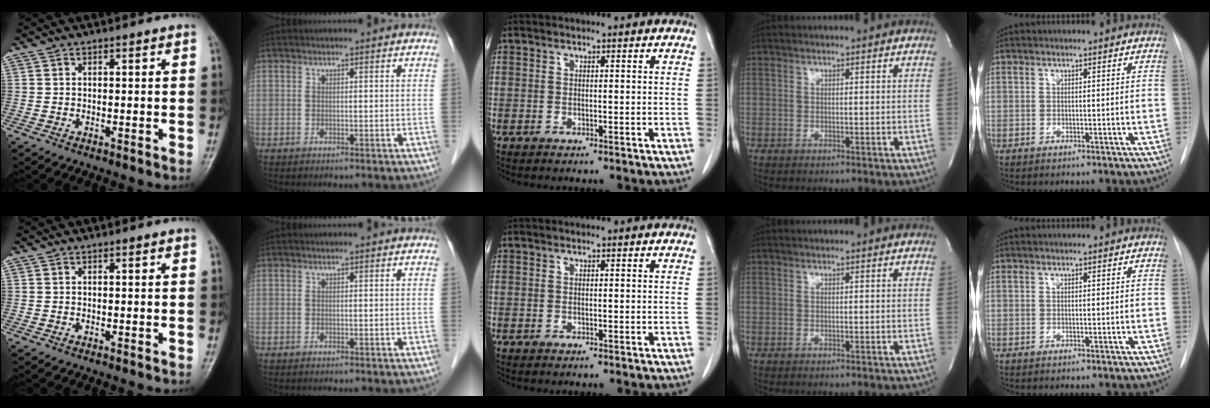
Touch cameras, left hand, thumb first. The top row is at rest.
{}